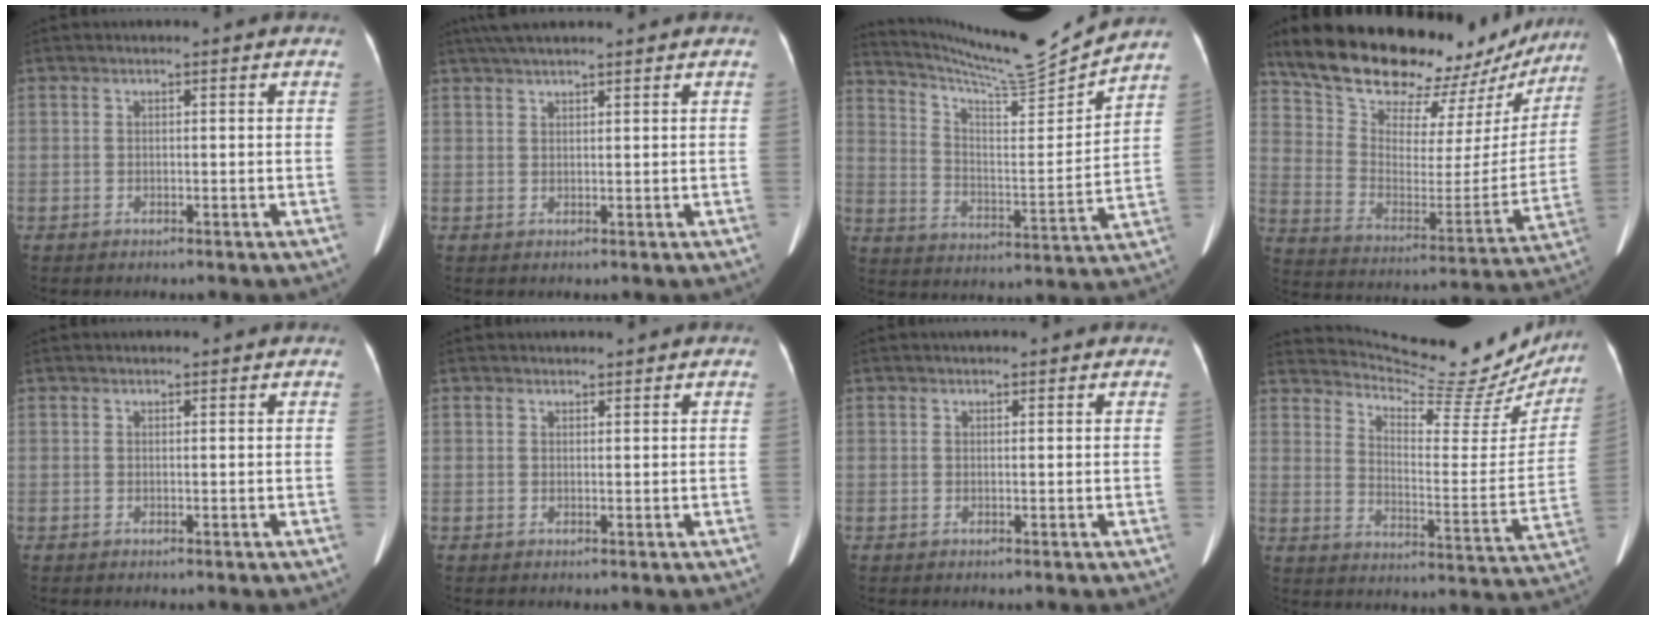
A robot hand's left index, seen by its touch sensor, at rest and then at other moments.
{"total": 7.5, "force": [6.3, 0.5, 4.0], "torque": [-0.060, 0.027, 0.094]}
{"total": 15.1, "force": [14.5, -1.8, 3.7], "torque": [-0.078, -0.046, 0.236]}
{"total": 27.2, "force": [23.4, 9.4, 10.0], "torque": [-0.159, -0.032, 0.329]}
{"total": 3.1, "force": [2.9, 0.4, 1.1], "torque": [-0.013, 0.015, 0.031]}
{"total": 2.1, "force": [2.0, 0.5, 0.4], "torque": [-0.004, 0.007, 0.026]}
{"total": 3.8, "force": [3.2, 0.9, 1.8], "torque": [-0.019, 0.014, 0.037]}
{"total": 21.4, "force": [20.3, 3.8, 5.7], "torque": [-0.079, -0.070, 0.260]}